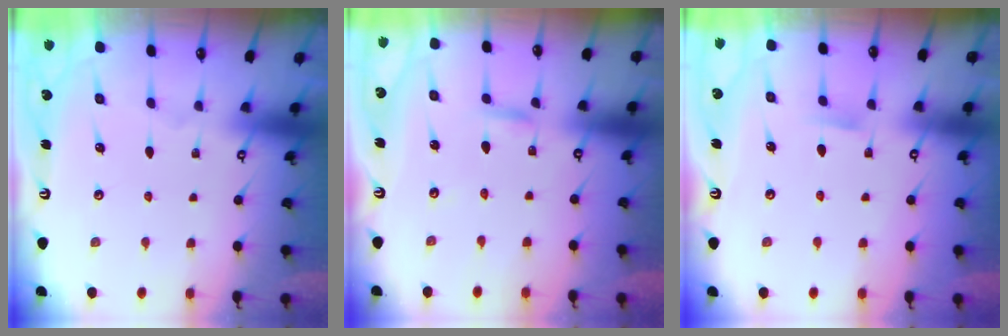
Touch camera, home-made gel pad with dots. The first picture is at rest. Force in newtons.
{"total": 2.1, "press": 2.1, "slide": 0.1}
{"total": 3.9, "press": 3.9, "slide": 0.6}